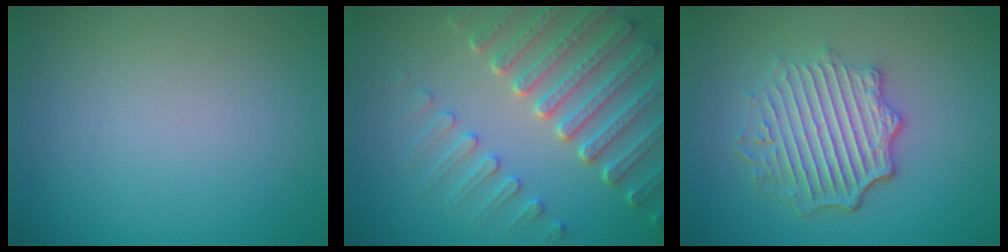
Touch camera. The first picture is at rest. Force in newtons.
{"total": 6.2, "press": 5.2, "slide": 3.4}
{"total": 5.7, "press": 4.4, "slide": 3.5}